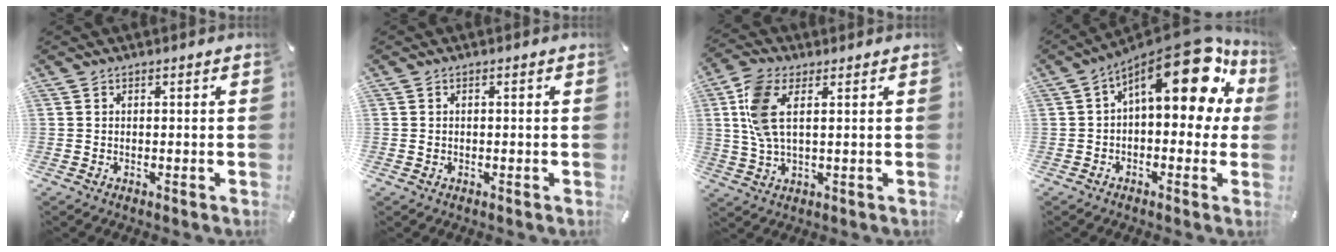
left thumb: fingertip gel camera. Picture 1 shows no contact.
{"total": 0.7, "force": [-0.2, 0.5, 0.4], "torque": [-0.008, 0.002, -0.005]}
{"total": 9.0, "force": [2.4, 4.1, 7.6], "torque": [-0.177, -0.003, 0.039]}
{"total": 19.3, "force": [9.1, 8.1, 15.0], "torque": [-0.214, -0.064, 0.147]}